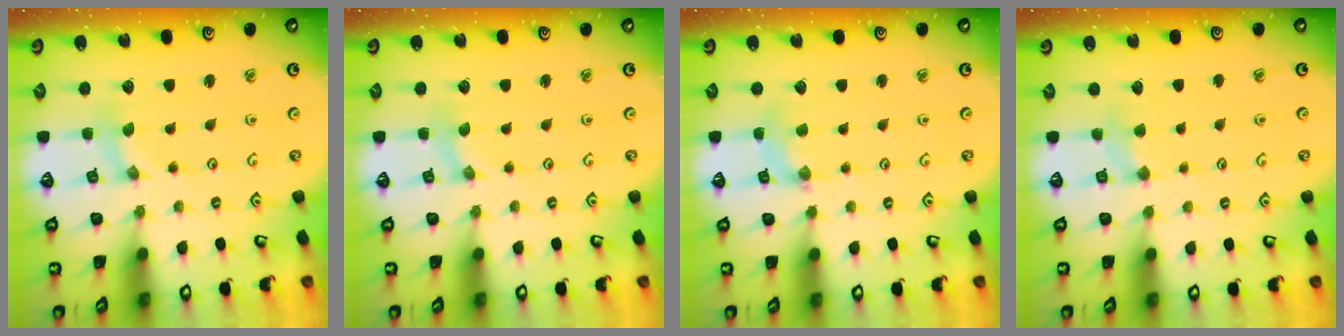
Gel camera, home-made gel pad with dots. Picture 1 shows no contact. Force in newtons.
{"total": 0.0}
{"total": 2.4, "press": 2.4, "slide": 0.2}
{"total": 4.4, "press": 4.3, "slide": 0.5}